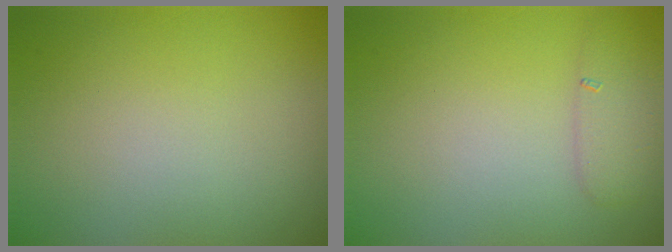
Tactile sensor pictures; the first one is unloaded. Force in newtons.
{"total": 1.9, "press": 1.9, "slide": 0.1}